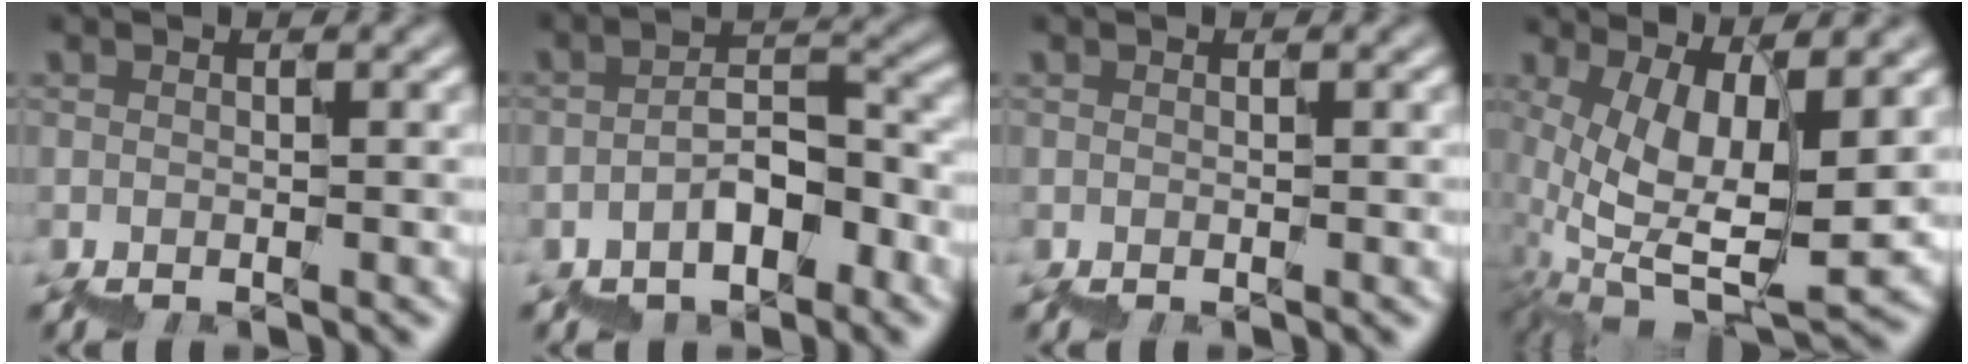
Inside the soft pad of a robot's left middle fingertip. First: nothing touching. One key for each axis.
{"total": 4.8, "fx": -2.4, "fy": 2.5, "fz": 3.2, "tx": -0.042, "ty": 0.012, "tz": -0.044}
{"total": 0.0}
{"total": 8.1, "fx": 4.5, "fy": 2.3, "fz": 6.4, "tx": -0.122, "ty": -0.005, "tz": 0.092}